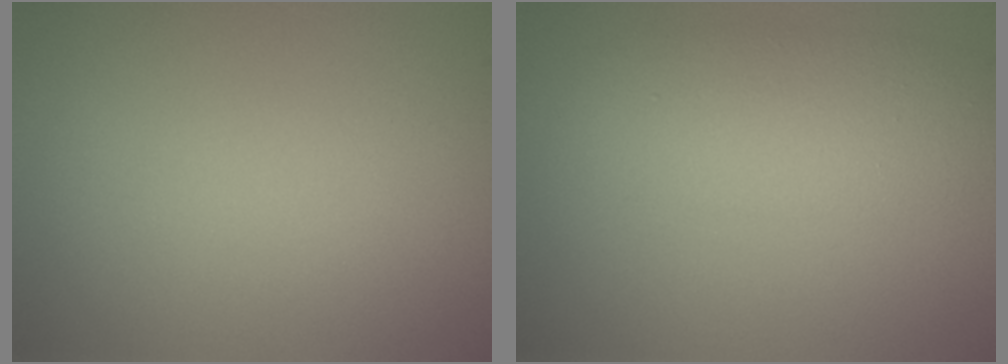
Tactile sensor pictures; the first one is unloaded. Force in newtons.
{"total": 4.3, "press": 4.3, "slide": 0.0}